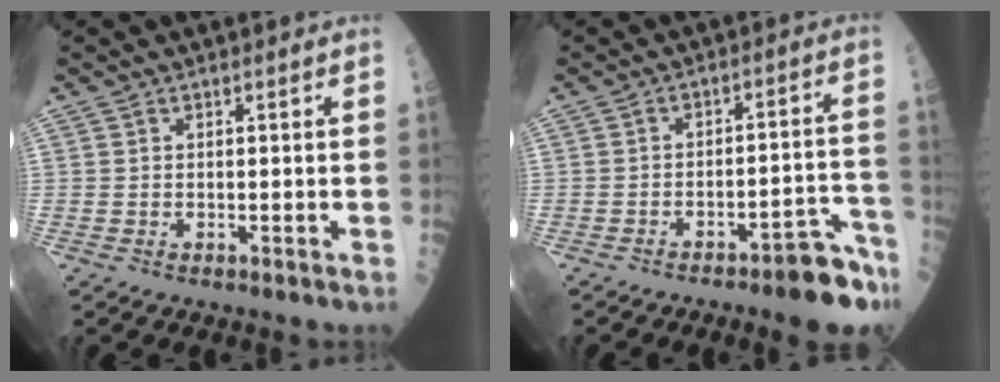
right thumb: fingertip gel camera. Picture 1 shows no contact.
{"total": 9.8, "force": [-6.5, 2.4, 6.9], "torque": [-0.074, 0.057, -0.084]}